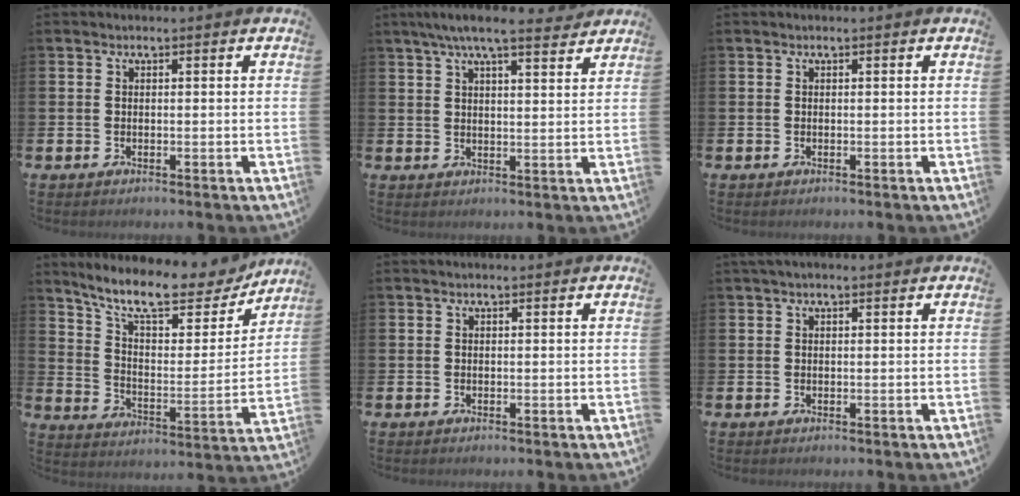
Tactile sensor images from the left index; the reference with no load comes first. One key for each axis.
{"total": 6.7, "fx": 5.9, "fy": 0.9, "fz": 3.0, "tx": -0.062, "ty": -0.018, "tz": 0.104}
{"total": 0.0}
{"total": 11.3, "fx": 9.6, "fy": 3.0, "fz": 5.1, "tx": -0.125, "ty": -0.059, "tz": 0.165}
{"total": 0.0}
{"total": 0.9, "fx": 0.7, "fy": 0.3, "fz": 0.6, "tx": 0.001, "ty": 0.000, "tz": 0.009}